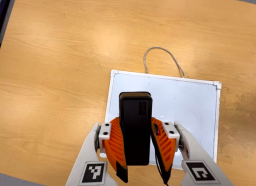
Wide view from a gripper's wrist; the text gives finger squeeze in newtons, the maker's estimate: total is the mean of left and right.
{"total": 7.5, "left": 6.1, "right": 8.9}